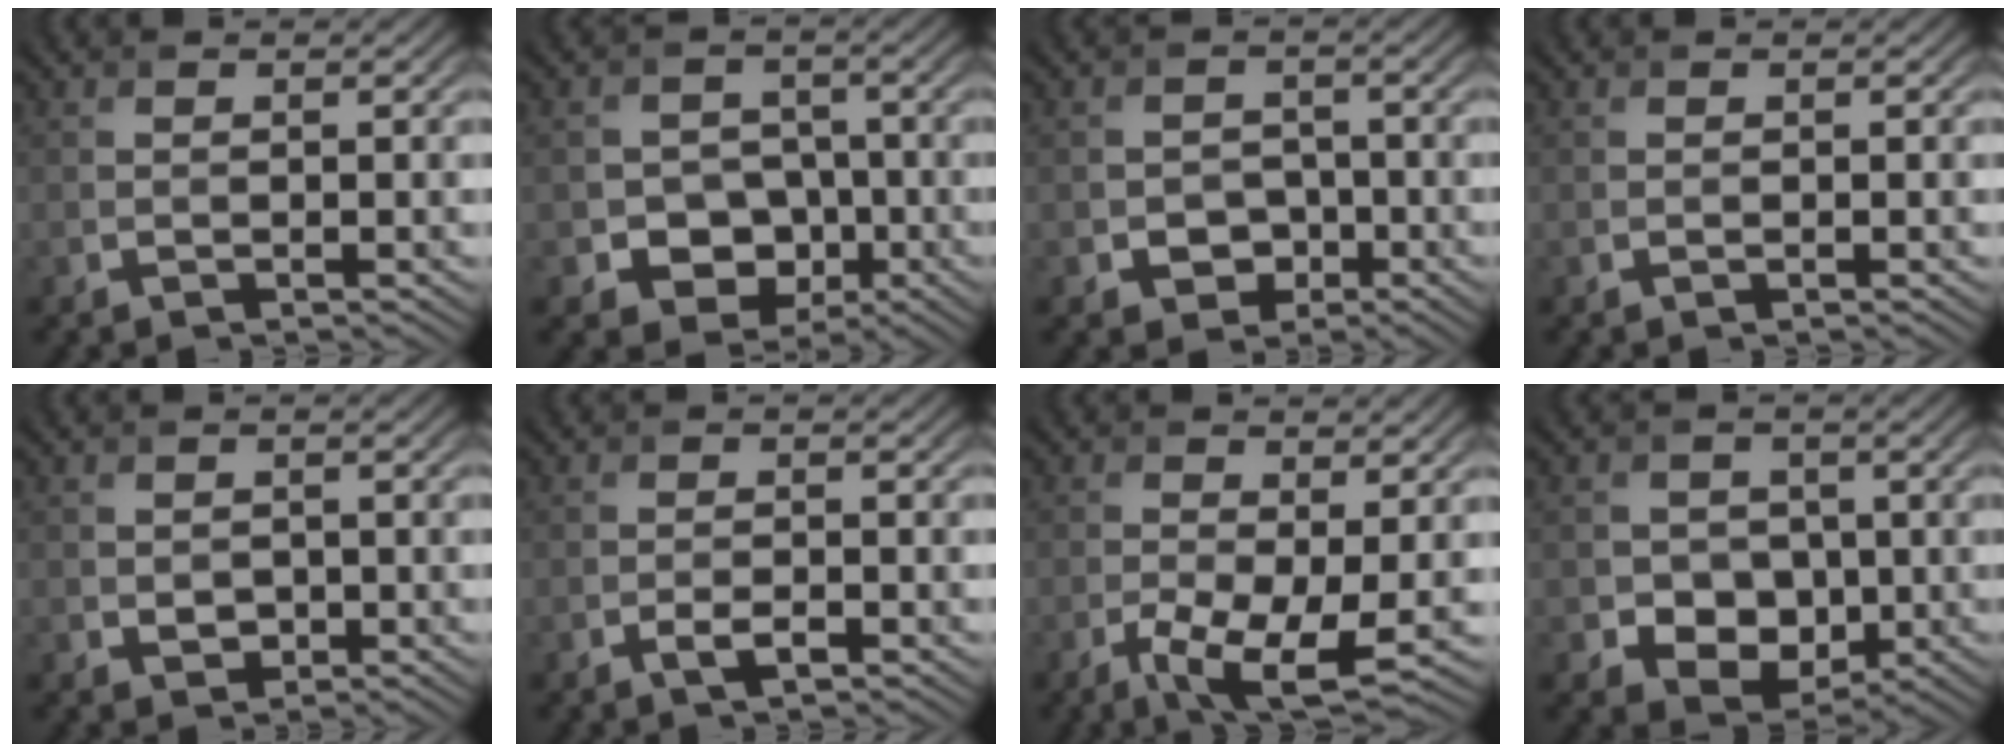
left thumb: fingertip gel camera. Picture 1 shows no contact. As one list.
[{"total": 6.9, "force": [-2.4, 5.7, 2.9], "torque": [-0.043, -0.007, -0.064]}, {"total": 3.4, "force": [-1.5, 2.8, 1.3], "torque": [-0.021, -0.002, -0.029]}, {"total": 0.0}, {"total": 1.5, "force": [-0.3, 1.3, 0.7], "torque": [-0.016, -0.009, -0.004]}, {"total": 1.8, "force": [-1.1, 0.6, 1.4], "torque": [-0.026, -0.002, -0.019]}, {"total": 6.8, "force": [-2.5, 2.5, 5.7], "torque": [-0.121, -0.015, -0.044]}, {"total": 6.3, "force": [-1.2, 5.4, 3.0], "torque": [-0.047, -0.008, -0.041]}]